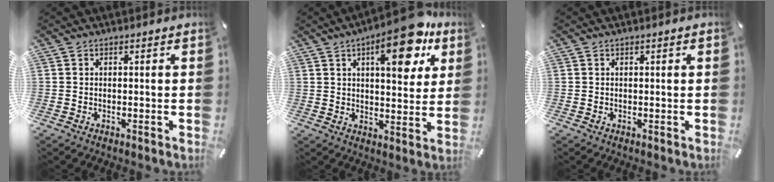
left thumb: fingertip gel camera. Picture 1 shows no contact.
{"total": 15.7, "force": [8.2, 6.4, 11.8], "torque": [-0.158, -0.036, 0.129]}
{"total": 0.6, "force": [0.2, 0.0, 0.6], "torque": [-0.010, 0.000, 0.002]}